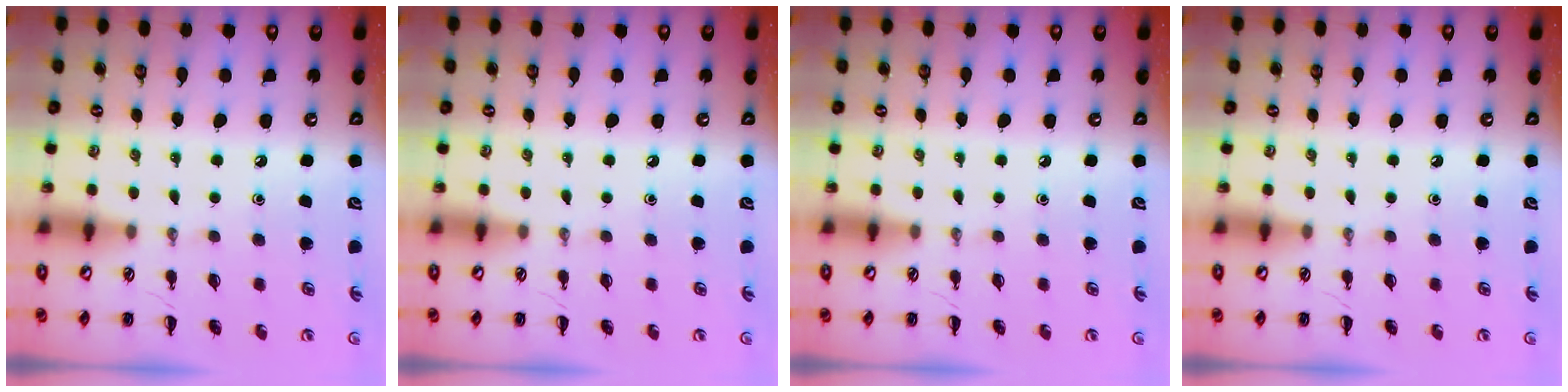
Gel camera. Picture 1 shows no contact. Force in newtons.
{"total": 0.0}
{"total": 0.0}
{"total": 0.0}